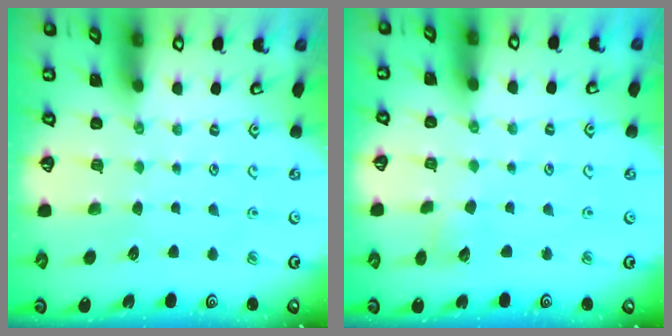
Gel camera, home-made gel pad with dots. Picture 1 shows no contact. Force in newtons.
{"total": 3.4, "press": 3.3, "slide": 0.4}